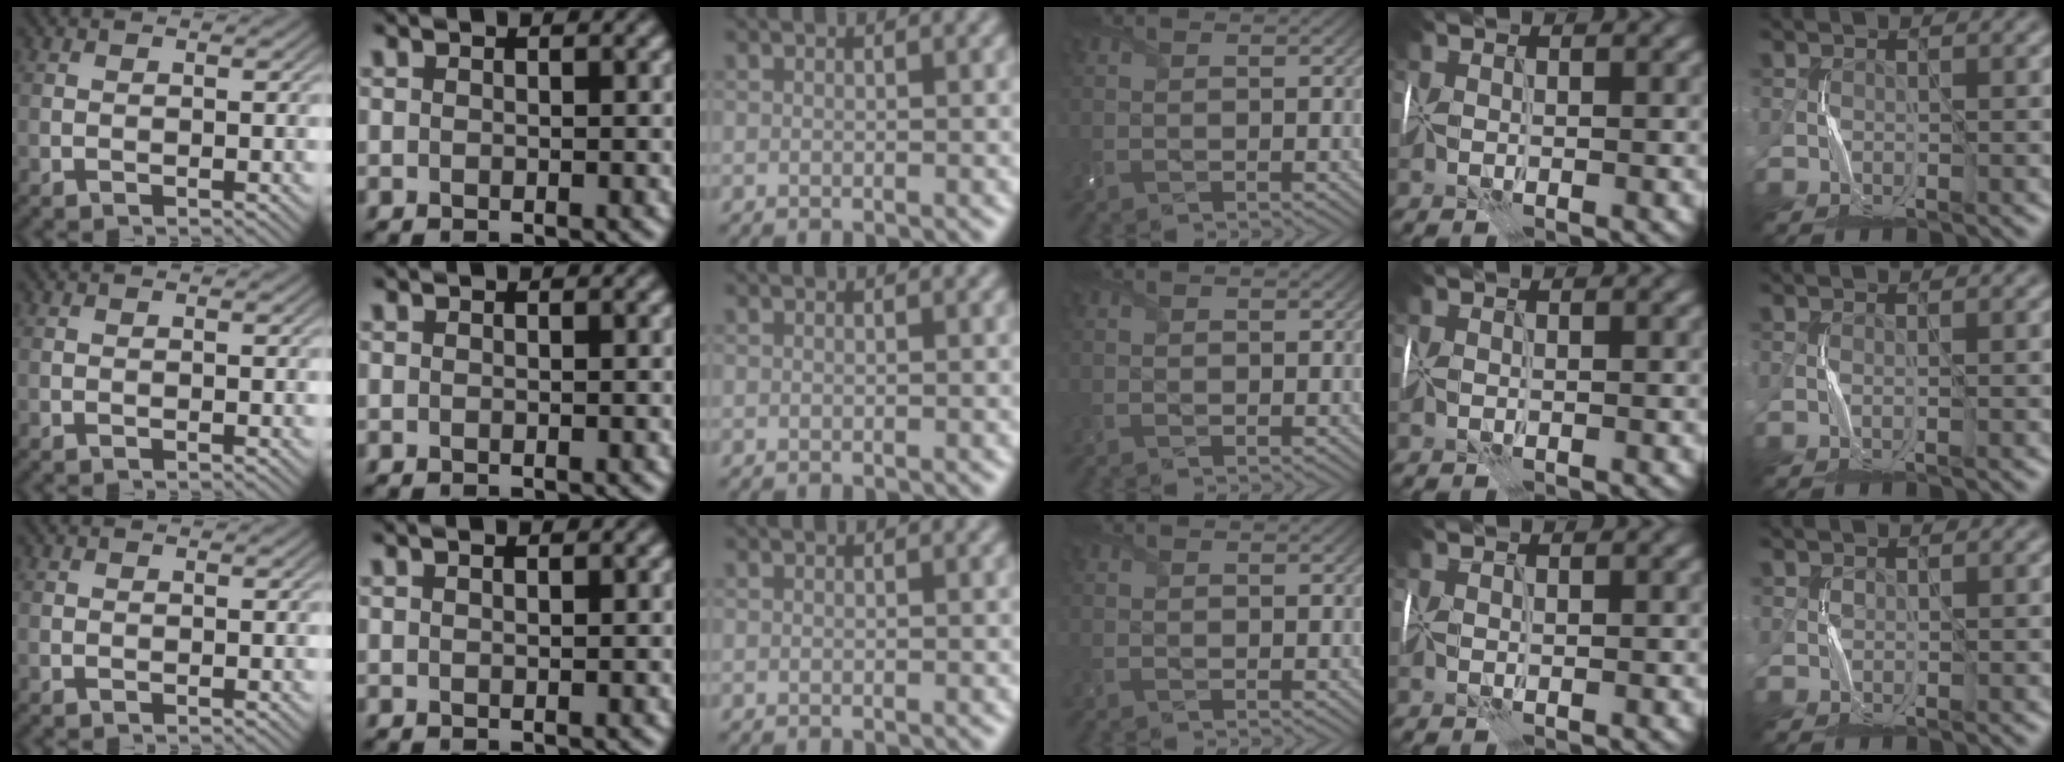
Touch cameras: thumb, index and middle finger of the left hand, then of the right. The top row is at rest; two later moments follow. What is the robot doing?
{"motion": "wrap", "object": "felt sheet"}